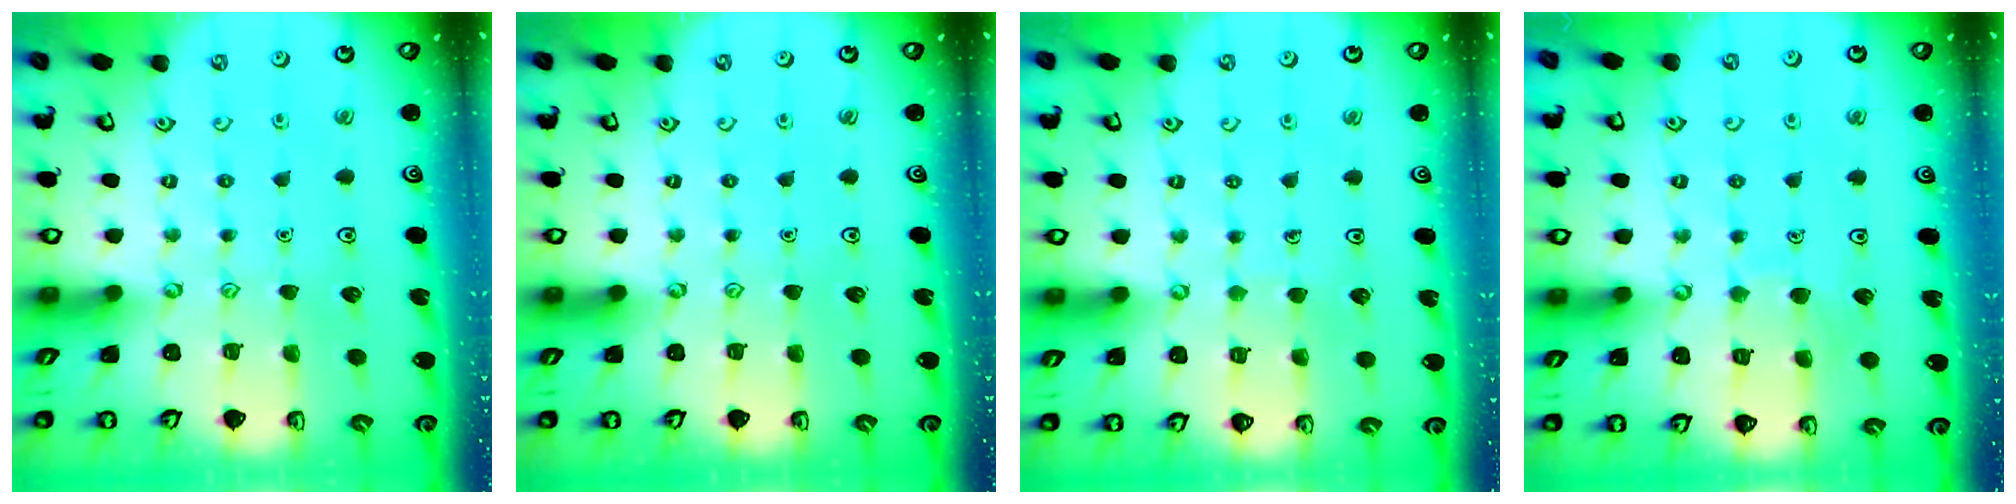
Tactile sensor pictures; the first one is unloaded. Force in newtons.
{"total": 0.0}
{"total": 2.6, "press": 2.6, "slide": 0.2}
{"total": 6.3, "press": 6.3, "slide": 0.5}